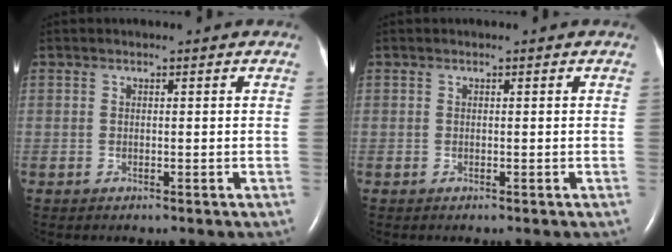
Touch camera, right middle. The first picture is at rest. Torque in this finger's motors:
{"motor_torque": [0.00, 0.00, 0.00, 0.00]}